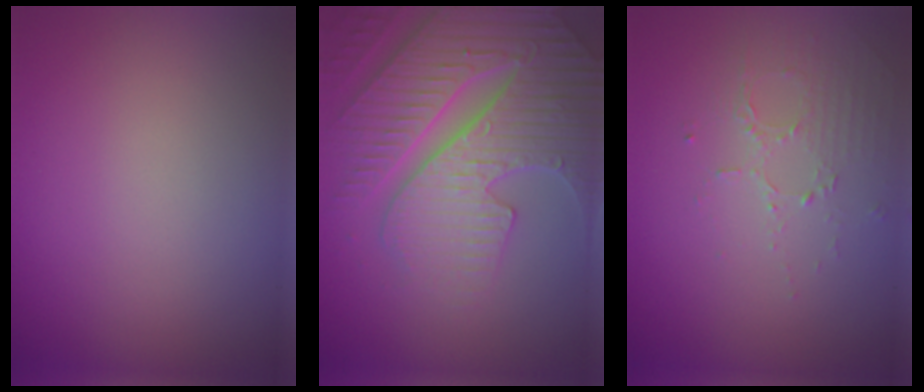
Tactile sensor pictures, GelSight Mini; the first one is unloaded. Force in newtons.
{"total": 7.6, "press": 7.4, "slide": 1.7}
{"total": 1.6, "press": 1.0, "slide": 1.3}